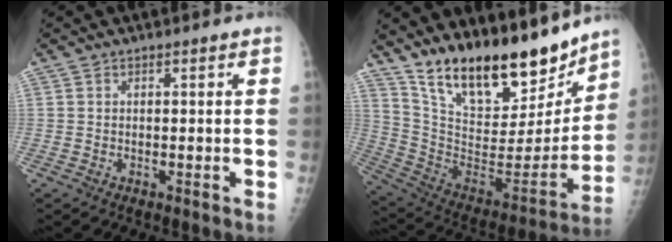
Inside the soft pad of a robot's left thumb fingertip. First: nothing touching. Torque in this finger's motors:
{"motor_torque": [1.57, 1.02, 1.43, -1.34, 0.37]}